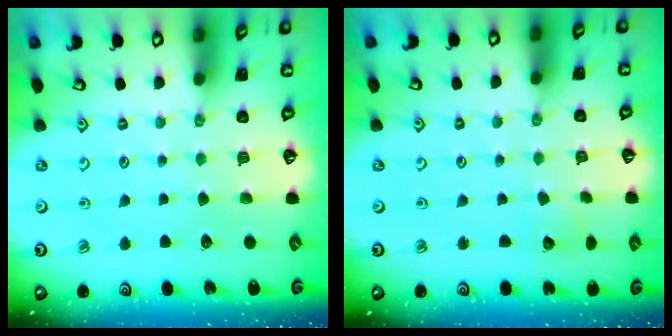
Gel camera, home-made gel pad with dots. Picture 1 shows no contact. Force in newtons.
{"total": 4.8, "press": 4.8, "slide": 0.3}